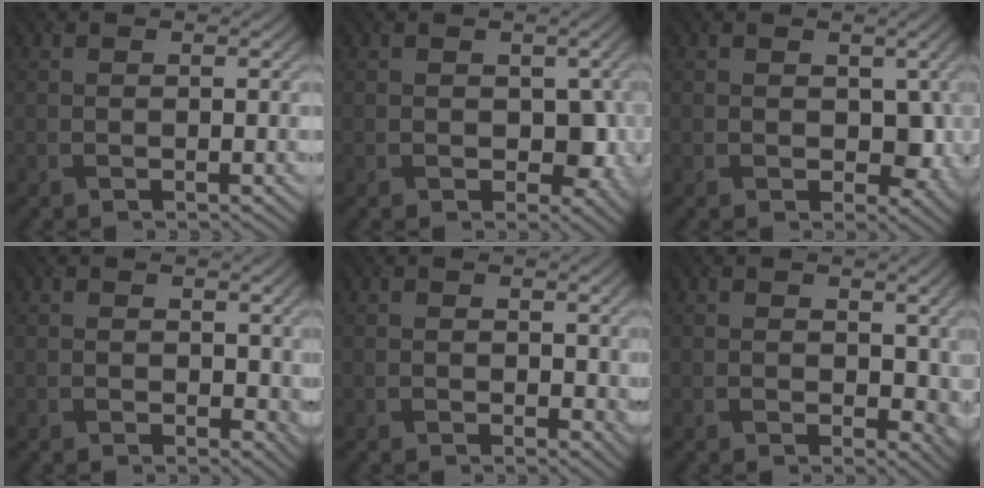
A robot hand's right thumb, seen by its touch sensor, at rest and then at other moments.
{"total": 4.0, "force": [-0.5, 3.0, 2.6], "torque": [-0.036, -0.012, -0.006]}
{"total": 3.9, "force": [-0.2, 3.0, 2.6], "torque": [-0.038, -0.011, -0.001]}
{"total": 2.5, "force": [0.5, 1.9, 1.5], "torque": [-0.024, -0.008, 0.008]}
{"total": 1.9, "force": [0.5, 1.4, 1.1], "torque": [-0.019, -0.007, 0.007]}
{"total": 5.2, "force": [0.5, 3.8, 3.5], "torque": [-0.050, -0.014, 0.012]}